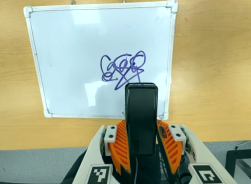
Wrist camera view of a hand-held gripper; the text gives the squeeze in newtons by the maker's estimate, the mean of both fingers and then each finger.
{"total": 4.0, "left": 2.6, "right": 5.4}